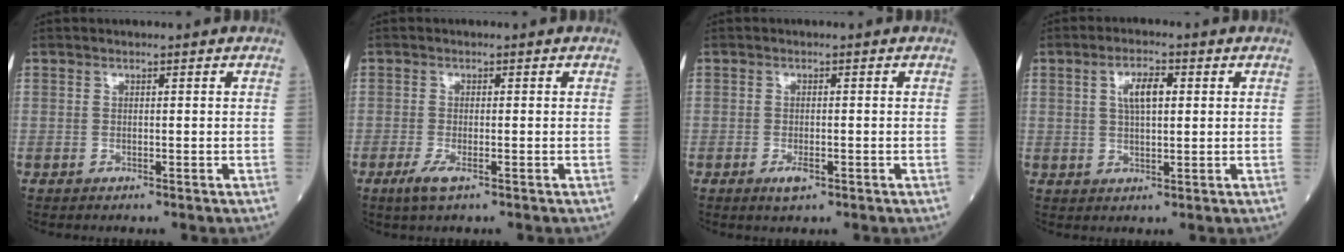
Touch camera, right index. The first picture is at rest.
{"total": 2.5, "force": [-1.4, 0.5, 2.1], "torque": [-0.046, -0.007, -0.027]}
{"total": 2.1, "force": [-1.1, 0.7, 1.6], "torque": [-0.026, -0.001, -0.015]}
{"total": 4.8, "force": [1.3, 1.6, 4.3], "torque": [-0.082, 0.010, 0.024]}